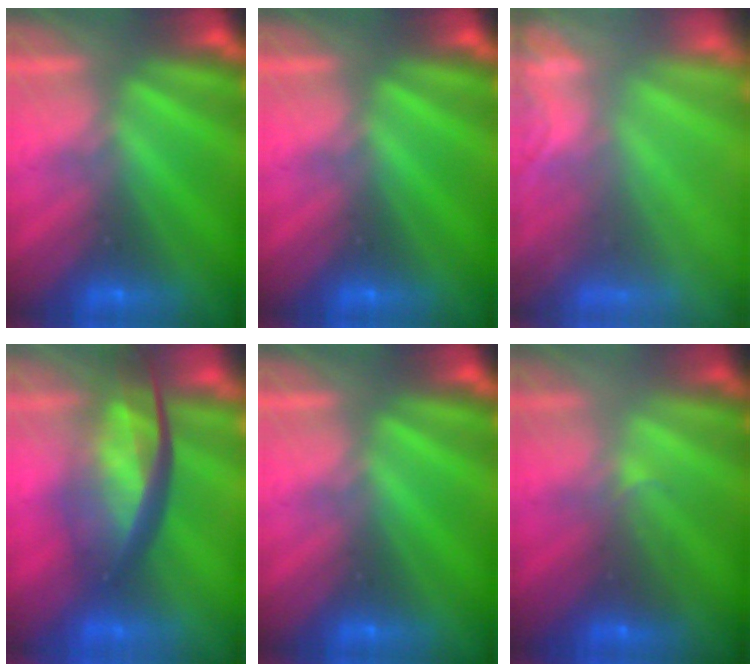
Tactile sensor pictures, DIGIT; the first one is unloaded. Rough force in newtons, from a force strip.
{"total": 0.0}
{"total": 5.6}
{"total": 7.5}
{"total": 0.0}
{"total": 2.1}